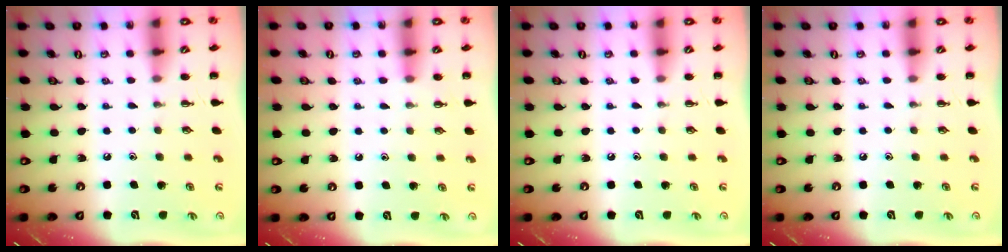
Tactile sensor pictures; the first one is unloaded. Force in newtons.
{"total": 6.0, "press": 5.6, "slide": 2.2}
{"total": 0.0}
{"total": 0.0}